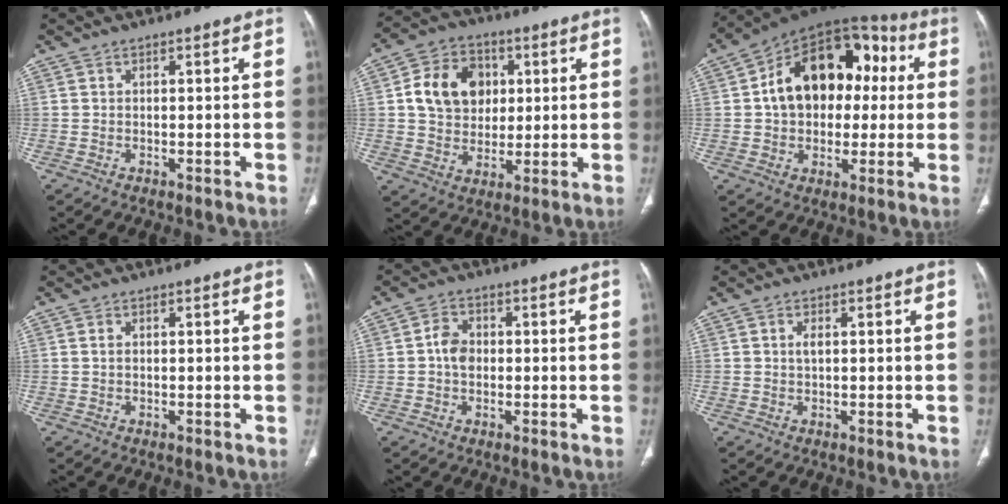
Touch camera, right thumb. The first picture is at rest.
{"total": 13.2, "force": [2.8, 10.6, 7.4], "torque": [-0.096, 0.003, 0.048]}
{"total": 21.5, "force": [2.5, 14.8, 15.4], "torque": [-0.201, 0.039, 0.035]}
{"total": 0.8, "force": [0.1, 0.5, 0.6], "torque": [-0.014, 0.003, 0.004]}
{"total": 4.3, "force": [-0.1, 3.3, 2.8], "torque": [-0.040, 0.010, -0.008]}
{"total": 1.7, "force": [0.4, 0.9, 1.4], "torque": [-0.028, 0.003, 0.008]}